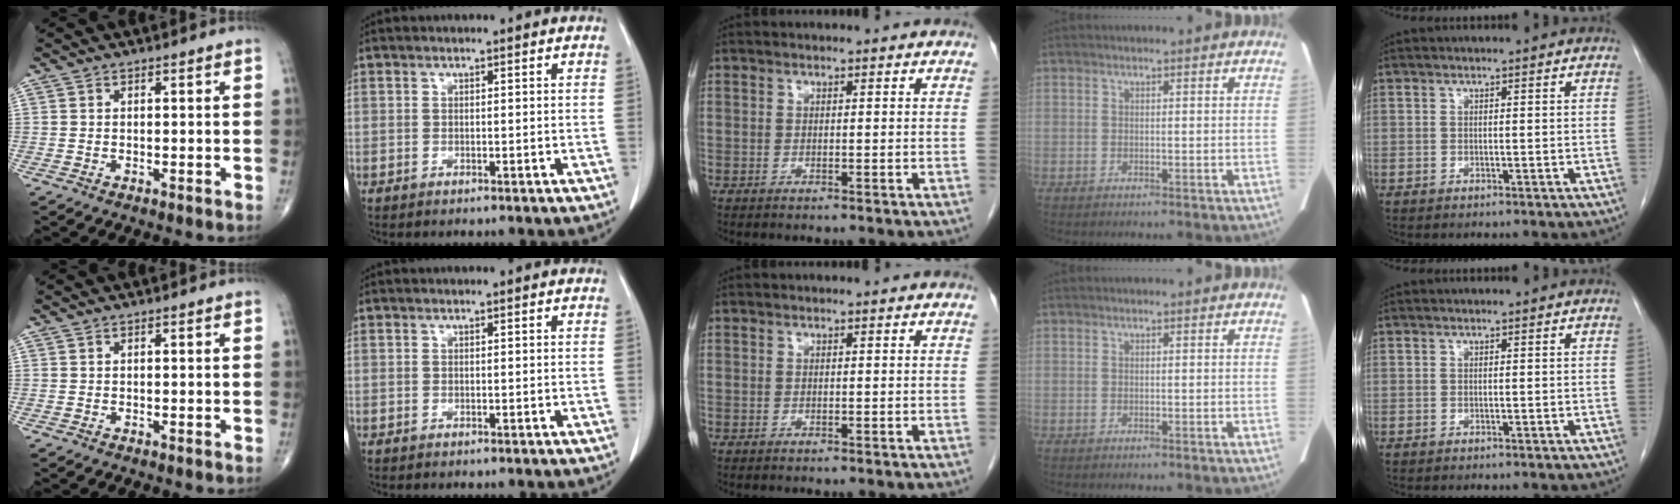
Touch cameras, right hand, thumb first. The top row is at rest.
{}